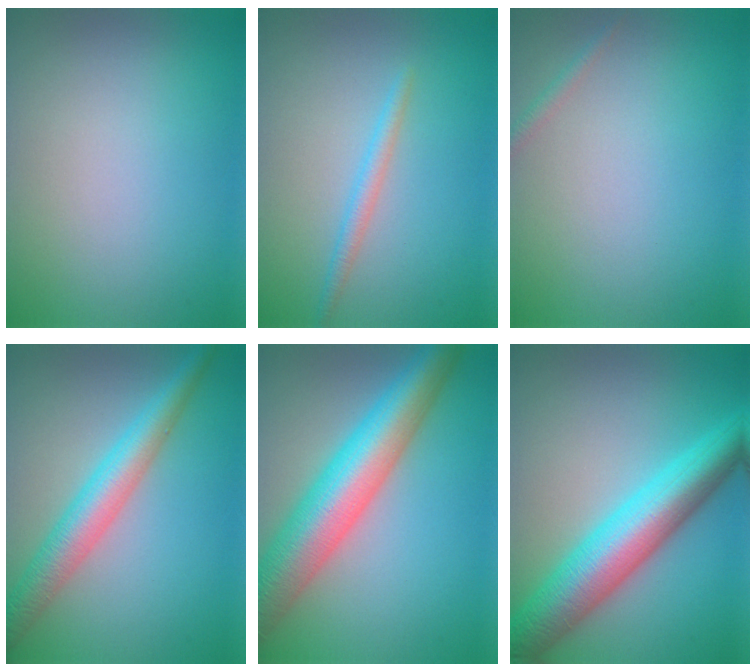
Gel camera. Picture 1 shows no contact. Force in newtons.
{"total": 1.6, "press": 1.6, "slide": 0.0}
{"total": 0.9, "press": 0.9, "slide": 0.0}
{"total": 4.9, "press": 4.9, "slide": 0.1}
{"total": 9.9, "press": 9.9, "slide": 0.4}
{"total": 9.0, "press": 9.0, "slide": 0.0}